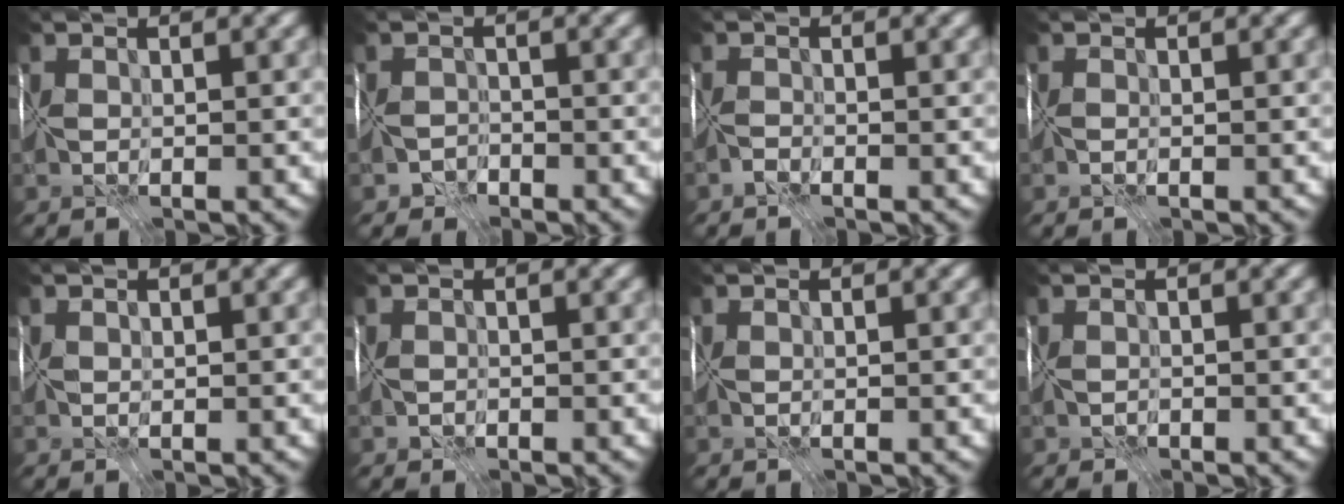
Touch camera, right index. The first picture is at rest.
{"total": 4.2, "force": [-3.7, 2.0, 0.2], "torque": [0.025, -0.017, -0.064]}
{"total": 2.2, "force": [-1.4, -1.2, -1.2], "torque": [0.034, -0.001, -0.031]}
{"total": 0.5, "force": [-0.4, 0.3, 0.1], "torque": [0.002, -0.005, -0.008]}
{"total": 0.0}
{"total": 1.3, "force": [-1.0, 0.8, 0.3], "torque": [-0.008, -0.005, -0.014]}
{"total": 0.0}
{"total": 1.0, "force": [-0.9, 0.5, 0.1], "torque": [-0.004, -0.008, -0.012]}